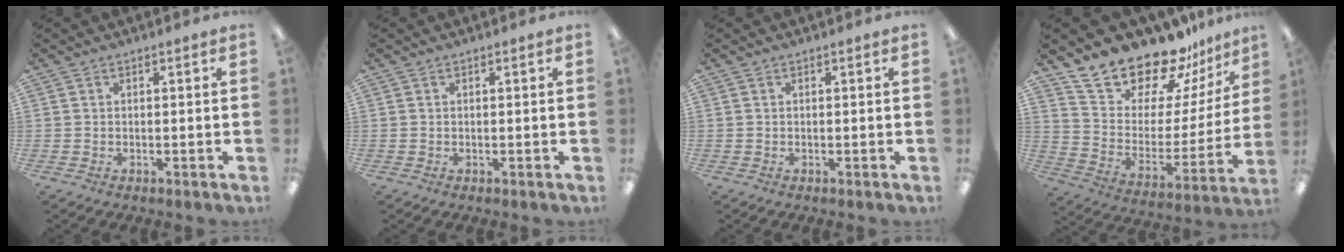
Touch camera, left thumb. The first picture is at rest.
{"total": 0.0}
{"total": 0.0}
{"total": 20.4, "force": [18.4, 6.9, 5.3], "torque": [-0.103, -0.152, 0.331]}